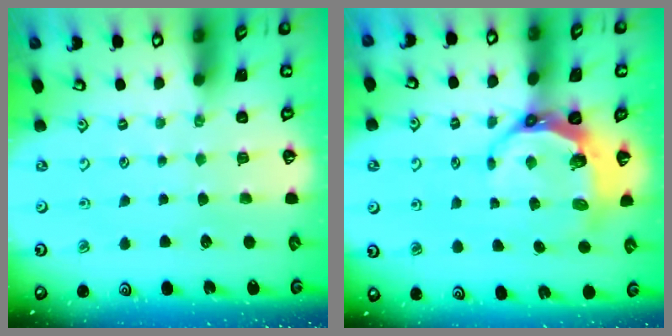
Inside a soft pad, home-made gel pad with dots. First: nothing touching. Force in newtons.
{"total": 8.8, "press": 7.8, "slide": 3.9}